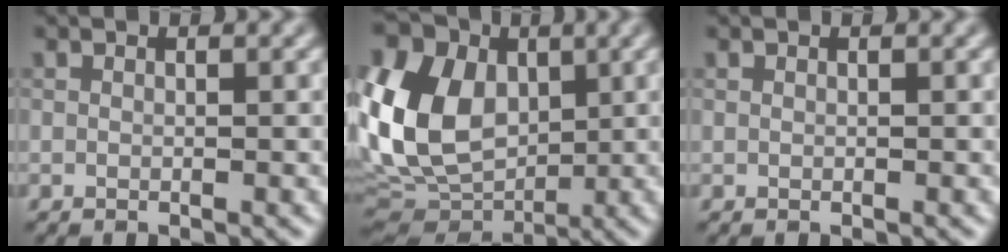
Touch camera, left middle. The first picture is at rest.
{"total": 14.1, "force": [2.6, 10.3, 9.3], "torque": [-0.208, 0.022, 0.046]}
{"total": 0.0}